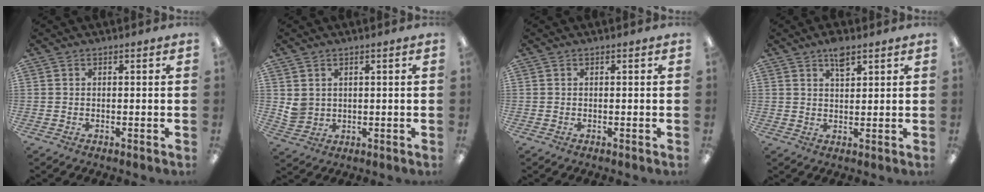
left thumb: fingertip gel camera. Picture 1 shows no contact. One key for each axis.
{"total": 3.3, "fx": 1.6, "fy": 2.8, "fz": 0.6, "tx": -0.012, "ty": -0.006, "tz": 0.030}
{"total": 0.0}
{"total": 4.6, "fx": 3.0, "fy": 1.7, "fz": 3.0, "tx": -0.042, "ty": -0.014, "tz": 0.050}